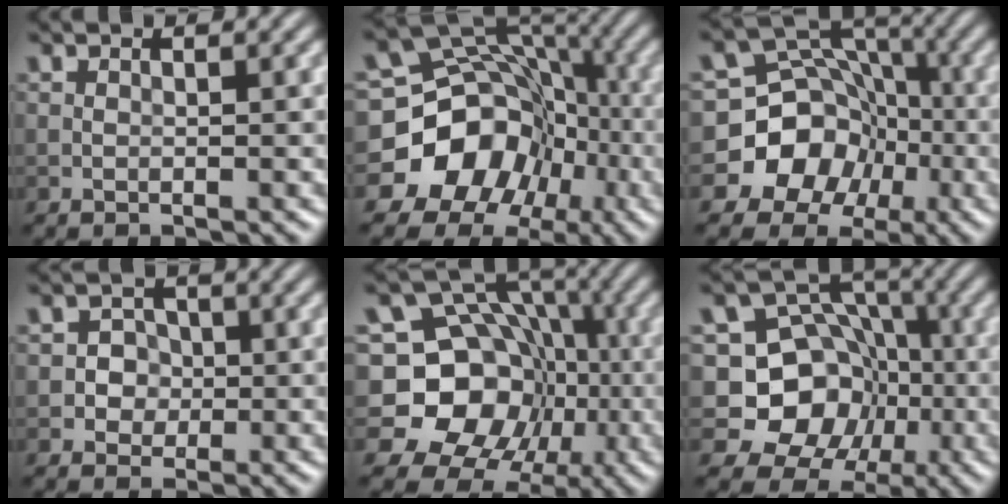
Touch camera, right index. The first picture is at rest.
{"total": 12.7, "force": [-4.9, 10.7, 4.6], "torque": [-0.075, 0.002, -0.112]}
{"total": 9.3, "force": [-3.2, 8.4, 2.4], "torque": [-0.026, 0.008, -0.087]}
{"total": 2.1, "force": [-0.3, 2.1, 0.5], "torque": [0.015, 0.000, -0.017]}
{"total": 15.7, "force": [-2.4, 14.1, 6.3], "torque": [-0.122, 0.018, -0.058]}
{"total": 9.5, "force": [-1.7, 8.6, 3.8], "torque": [-0.054, 0.009, -0.064]}